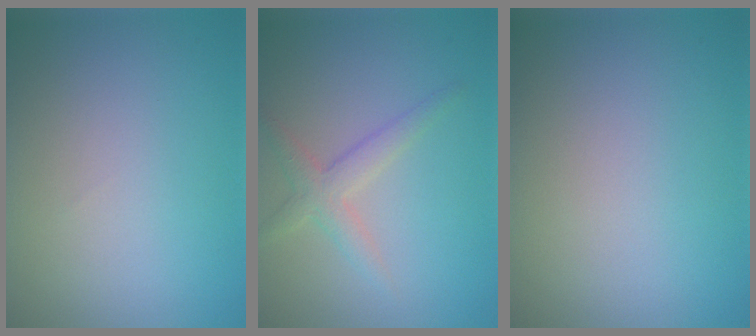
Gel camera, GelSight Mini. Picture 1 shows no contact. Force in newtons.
{"total": 2.5, "press": 2.5, "slide": 0.2}
{"total": 0.0}